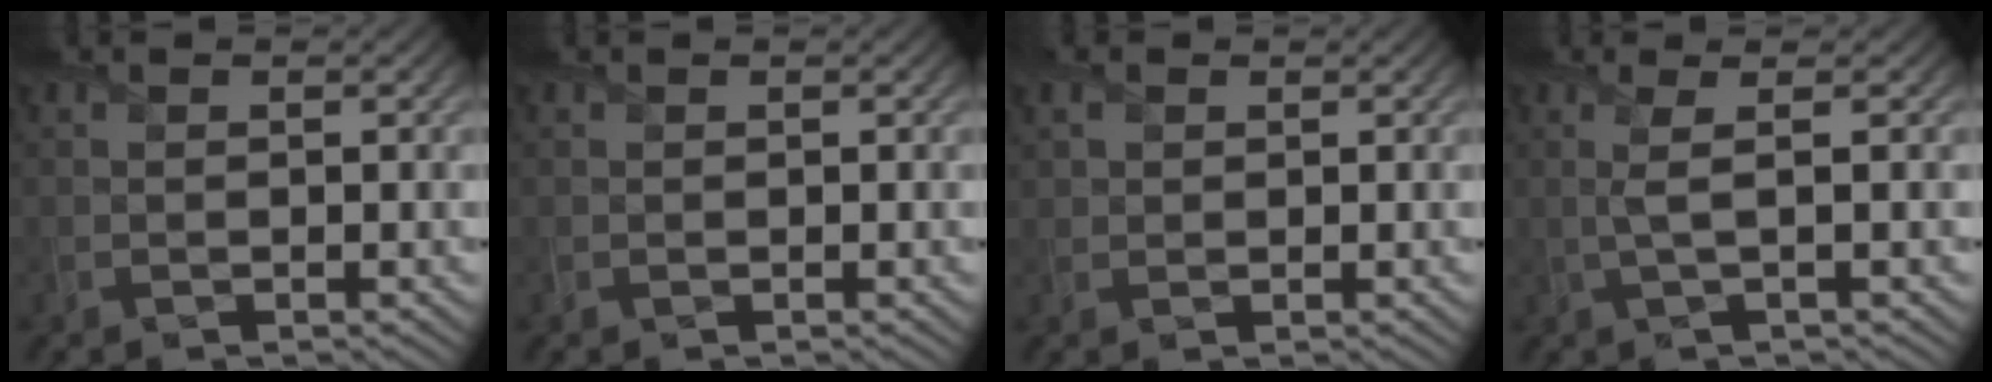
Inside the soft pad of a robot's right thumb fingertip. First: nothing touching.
{"total": 0.0}
{"total": 2.0, "force": [1.1, 1.5, 0.8], "torque": [-0.020, 0.006, 0.021]}
{"total": 2.8, "force": [0.3, 0.4, 2.7], "torque": [-0.053, 0.007, -0.003]}